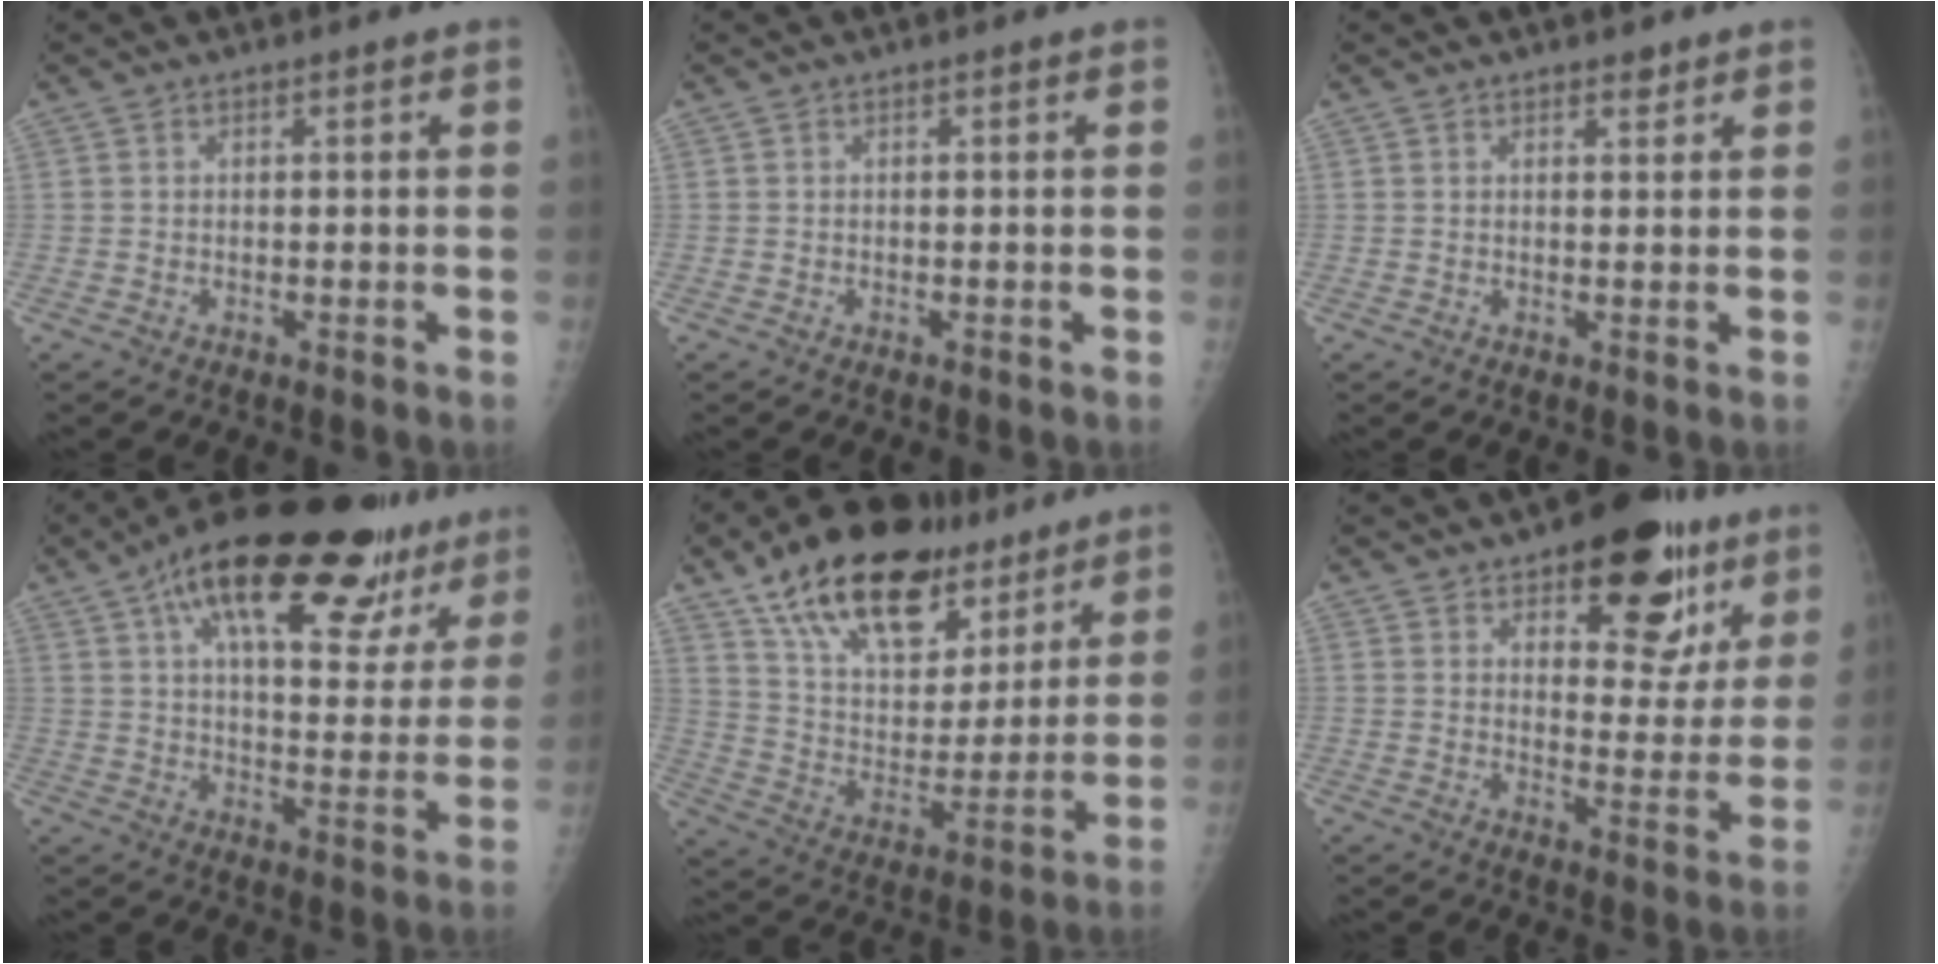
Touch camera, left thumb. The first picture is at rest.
{"total": 0.0}
{"total": 1.5, "force": [1.2, 0.7, 0.5], "torque": [0.002, -0.008, 0.015]}
{"total": 27.9, "force": [17.7, 10.7, 18.7], "torque": [-0.252, -0.027, 0.254]}
{"total": 24.5, "force": [16.1, 12.5, 13.6], "torque": [-0.190, -0.046, 0.271]}
{"total": 17.5, "force": [9.9, 8.6, 11.6], "torque": [-0.089, -0.047, 0.134]}